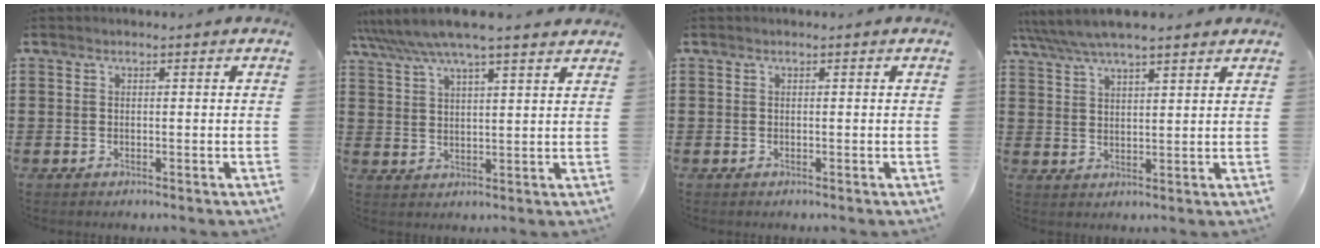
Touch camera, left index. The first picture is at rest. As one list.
[{"total": 6.4, "force": [5.6, 0.2, 3.2], "torque": [-0.080, -0.021, 0.097]}, {"total": 0.0}, {"total": 5.0, "force": [4.3, 0.9, 2.3], "torque": [-0.059, -0.012, 0.076]}]